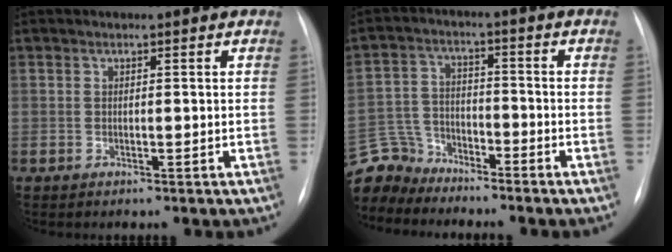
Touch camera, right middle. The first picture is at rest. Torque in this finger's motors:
{"motor_torque": [0.07, -0.01, 0.01, -0.06]}